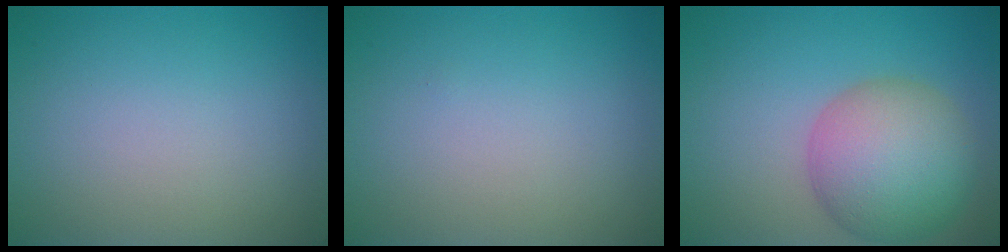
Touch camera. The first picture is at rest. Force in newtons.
{"total": 0.0}
{"total": 7.9, "press": 7.9, "slide": 0.2}